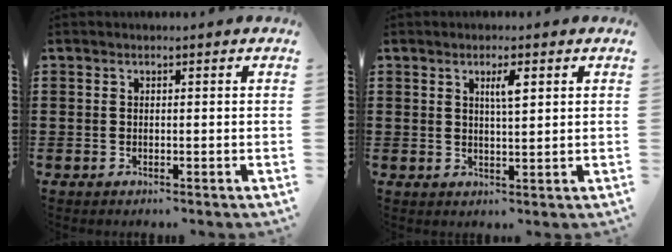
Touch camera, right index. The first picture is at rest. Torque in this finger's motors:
{"motor_torque": [0.08, -0.06, 0.29, 0.04]}